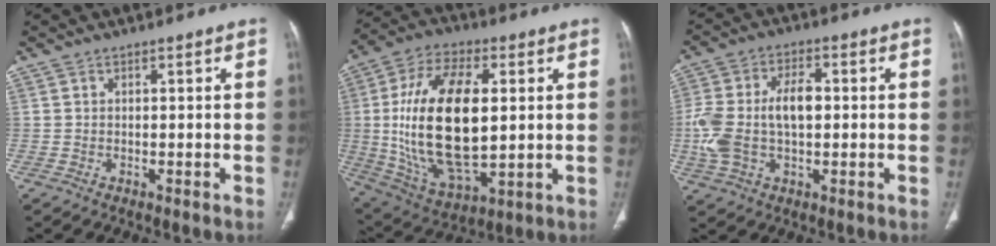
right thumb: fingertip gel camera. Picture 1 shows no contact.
{"total": 24.2, "force": [1.7, 11.9, 21.0], "torque": [-0.400, -0.008, 0.040]}
{"total": 12.9, "force": [-0.1, 7.4, 10.5], "torque": [-0.223, 0.025, 0.001]}